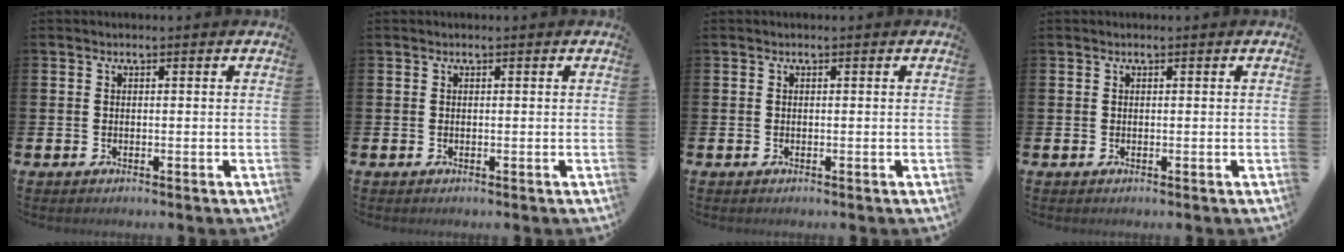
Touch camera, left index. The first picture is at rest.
{"total": 0.0}
{"total": 0.0}
{"total": 0.0}